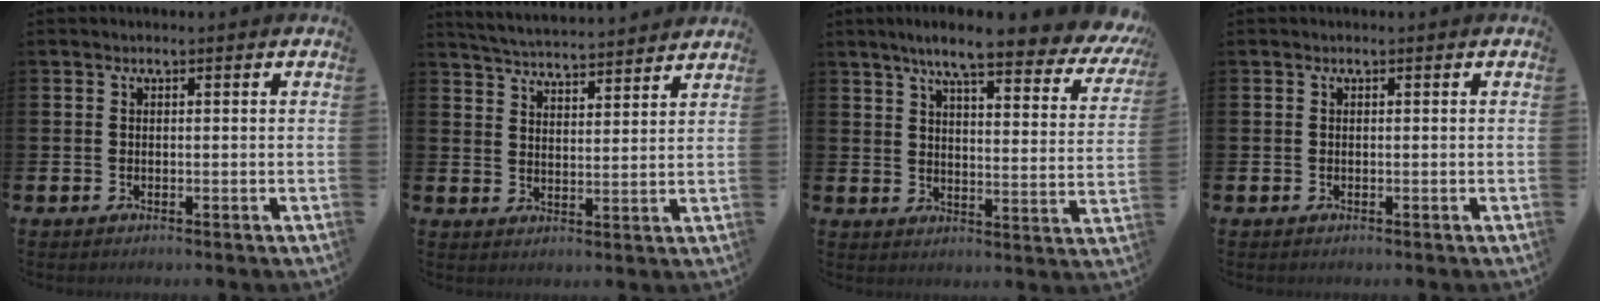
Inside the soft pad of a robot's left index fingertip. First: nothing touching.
{"total": 5.1, "force": [5.1, -0.1, 0.3], "torque": [-0.026, -0.035, 0.089]}
{"total": 8.2, "force": [6.9, 1.0, 4.4], "torque": [-0.088, -0.046, 0.111]}
{"total": 0.0}